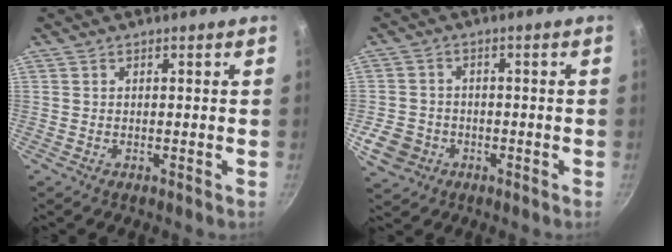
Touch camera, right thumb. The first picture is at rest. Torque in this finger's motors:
{"motor_torque": [0.86, 0.55, -0.19, 0.05, -0.01]}